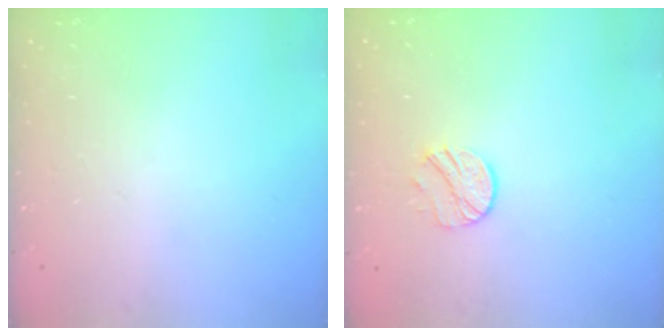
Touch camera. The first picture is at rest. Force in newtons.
{"total": 8.3, "press": 8.3, "slide": 0.8}